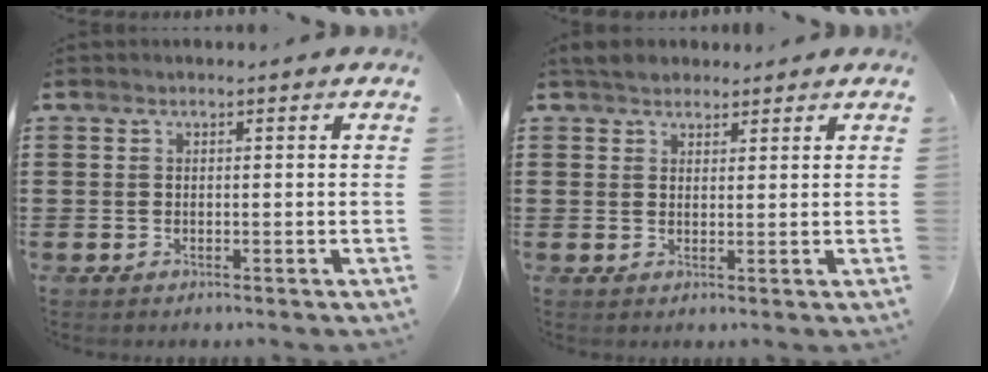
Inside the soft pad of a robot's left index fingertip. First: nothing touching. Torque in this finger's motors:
{"motor_torque": [-0.17, 0.02, 0.00, -0.03]}